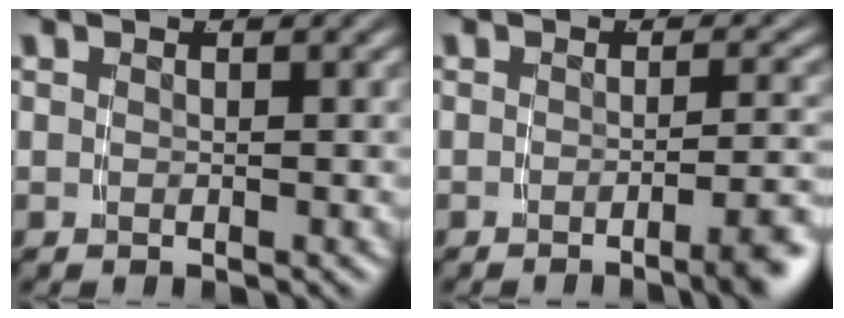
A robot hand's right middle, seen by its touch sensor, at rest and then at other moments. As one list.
[{"total": 3.7, "force": [-2.3, 0.0, 2.9], "torque": [-0.030, 0.005, -0.041]}]